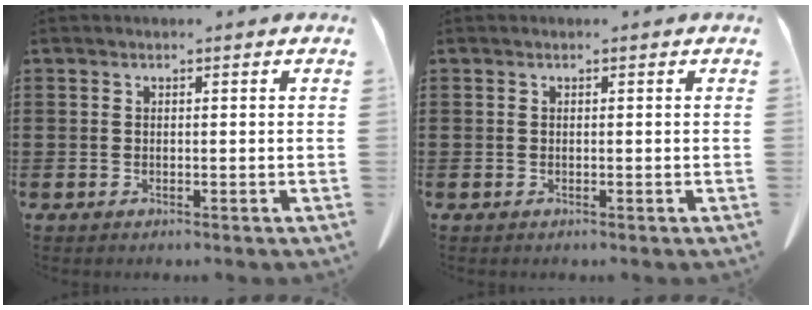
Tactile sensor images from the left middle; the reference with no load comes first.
{"total": 0.0}